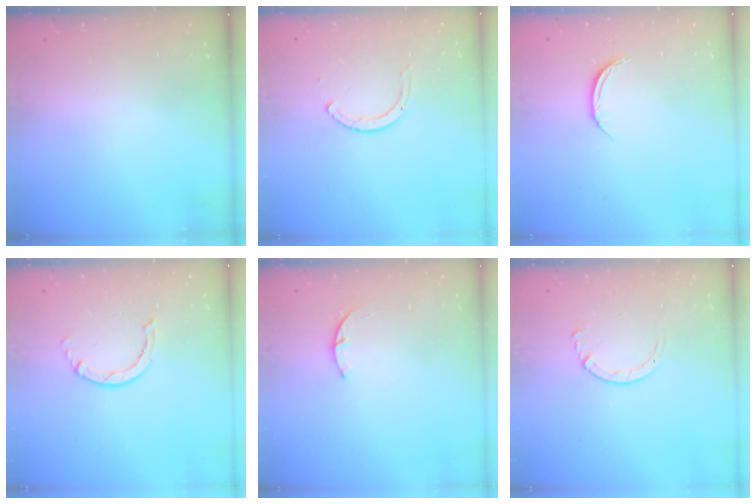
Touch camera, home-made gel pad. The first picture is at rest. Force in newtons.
{"total": 2.6, "press": 2.6, "slide": 0.3}
{"total": 5.0, "press": 4.9, "slide": 0.6}
{"total": 0.6, "press": 0.6, "slide": 0.1}
{"total": 1.4, "press": 1.4, "slide": 0.3}
{"total": 2.7, "press": 2.7, "slide": 0.3}